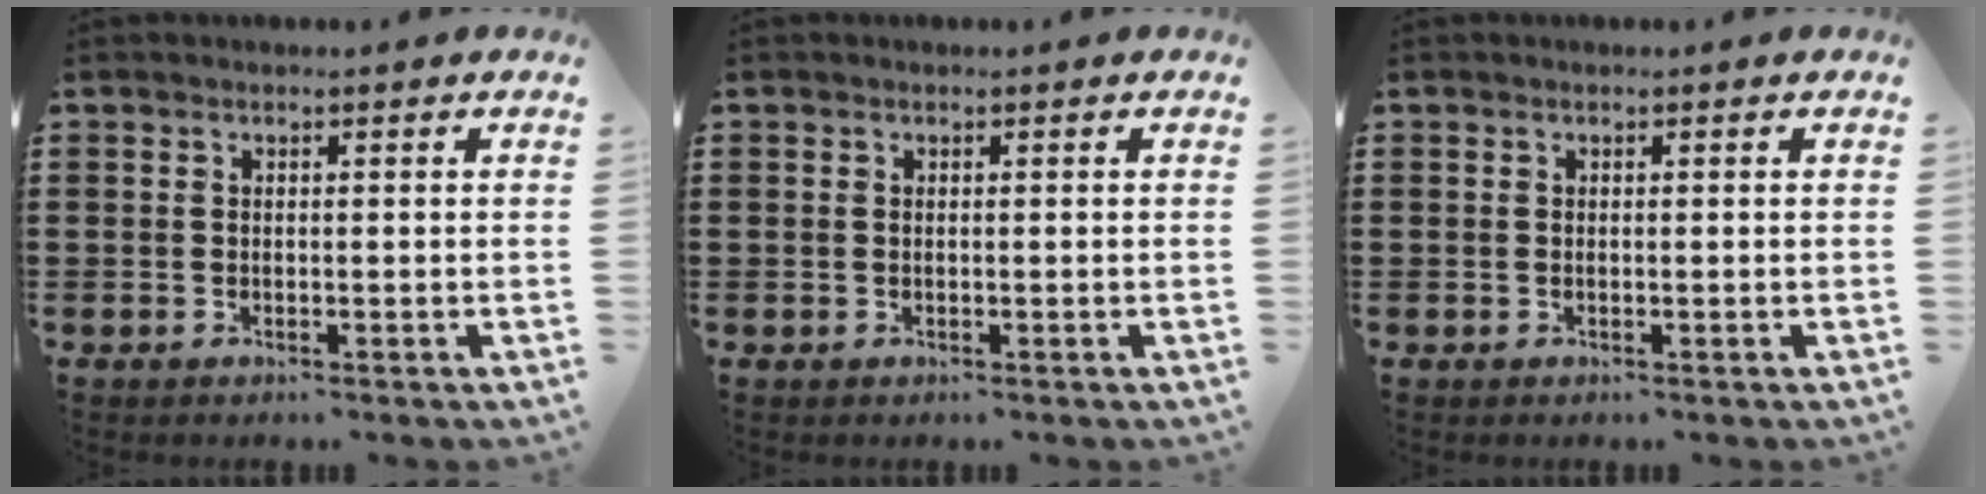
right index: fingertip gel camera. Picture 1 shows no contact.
{"total": 0.0}
{"total": 0.0}